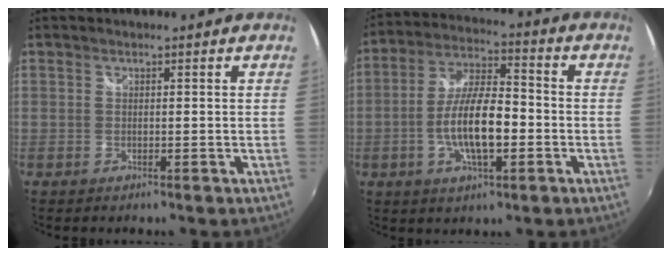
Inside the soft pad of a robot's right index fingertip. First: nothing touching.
{"total": 12.1, "force": [-3.0, 4.0, 11.0], "torque": [-0.219, 0.002, -0.053]}